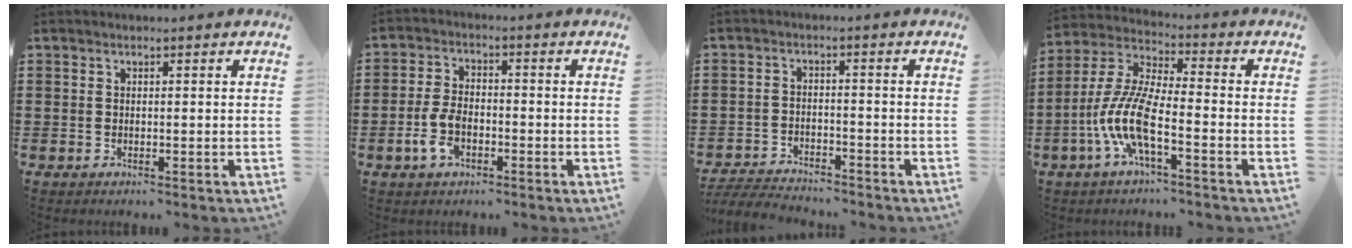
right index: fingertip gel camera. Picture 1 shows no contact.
{"total": 5.5, "force": [-2.2, 3.0, 4.1], "torque": [-0.097, 0.000, -0.045]}
{"total": 3.9, "force": [-3.9, 0.4, 0.2], "torque": [-0.014, 0.000, -0.085]}
{"total": 9.7, "force": [-4.2, 2.3, 8.4], "torque": [-0.210, -0.016, -0.087]}